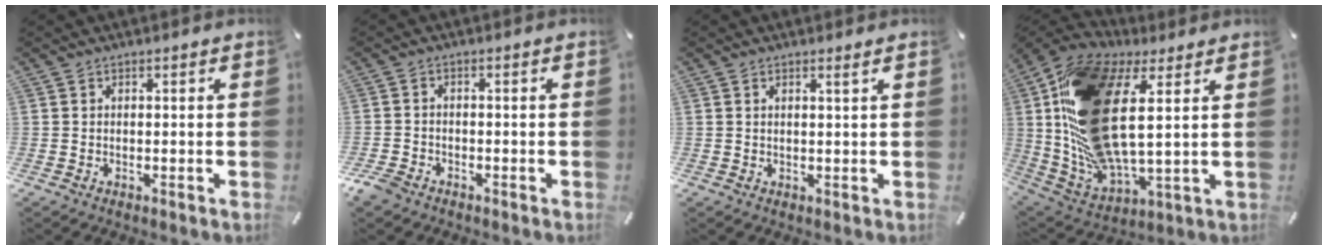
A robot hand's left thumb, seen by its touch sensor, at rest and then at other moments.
{"total": 3.0, "force": [-2.3, 1.7, 1.0], "torque": [-0.035, 0.006, -0.051]}
{"total": 1.2, "force": [0.8, -0.1, 0.8], "torque": [-0.016, -0.002, 0.014]}
{"total": 21.6, "force": [6.2, 10.7, 17.8], "torque": [-0.379, -0.034, 0.107]}